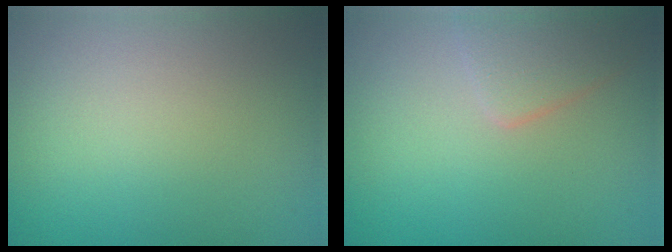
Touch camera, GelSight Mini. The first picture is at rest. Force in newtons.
{"total": 2.2, "press": 2.2, "slide": 0.1}